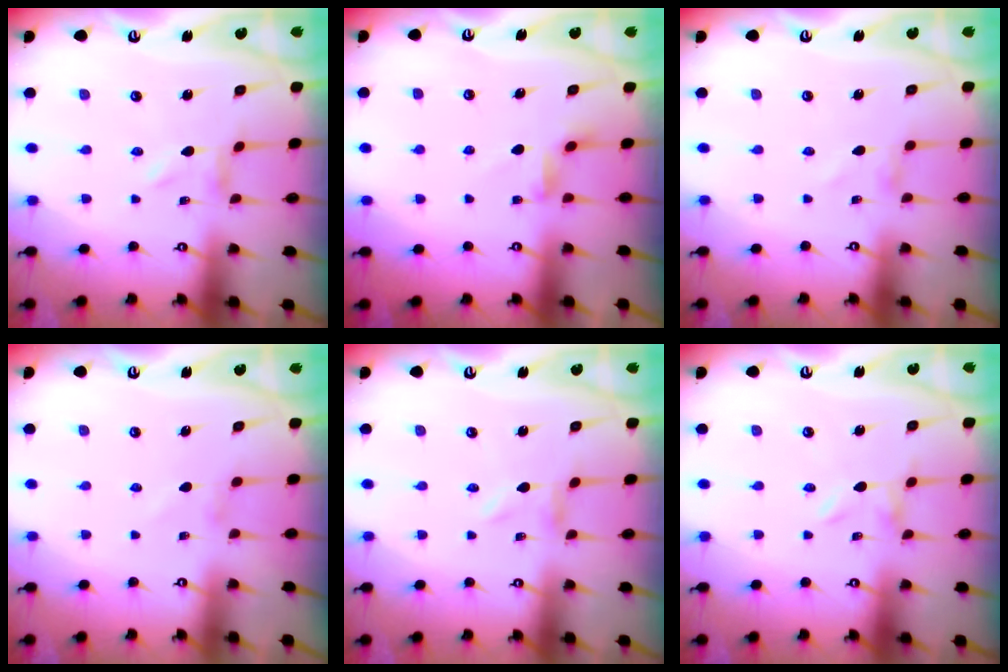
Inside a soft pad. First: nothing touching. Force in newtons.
{"total": 3.0, "press": 2.9, "slide": 0.5}
{"total": 0.0}
{"total": 1.8, "press": 1.8, "slide": 0.4}
{"total": 0.0}
{"total": 0.0}